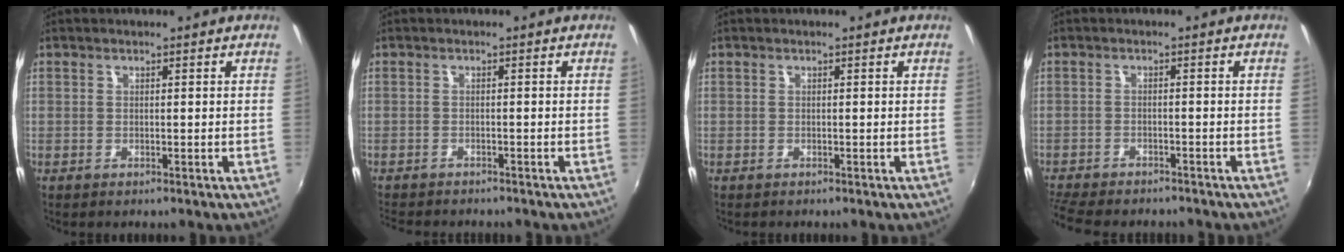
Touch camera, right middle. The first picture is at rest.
{"total": 5.7, "force": [-5.3, 1.2, 1.7], "torque": [-0.048, -0.017, -0.083]}
{"total": 0.0}
{"total": 10.3, "force": [-9.1, 2.8, 3.9], "torque": [-0.106, -0.021, -0.148]}